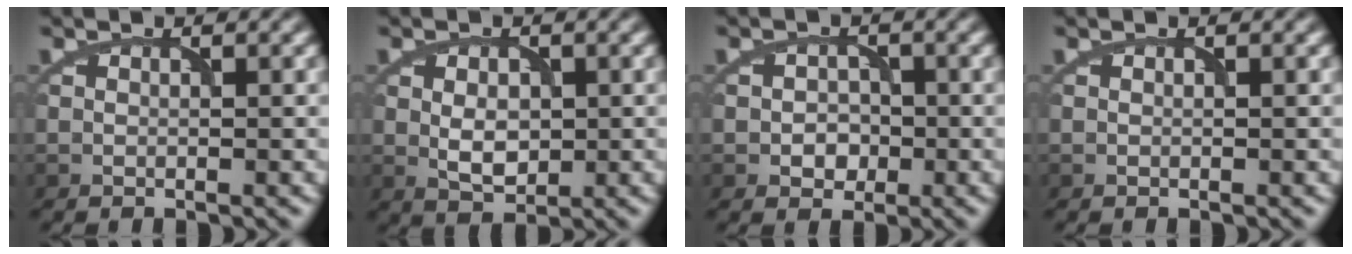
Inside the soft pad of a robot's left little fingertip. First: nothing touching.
{"total": 2.9, "force": [0.0, 1.9, 2.2], "torque": [-0.041, -0.002, 0.003]}
{"total": 2.0, "force": [-0.6, 1.7, 0.9], "torque": [-0.008, 0.000, -0.013]}
{"total": 0.0}